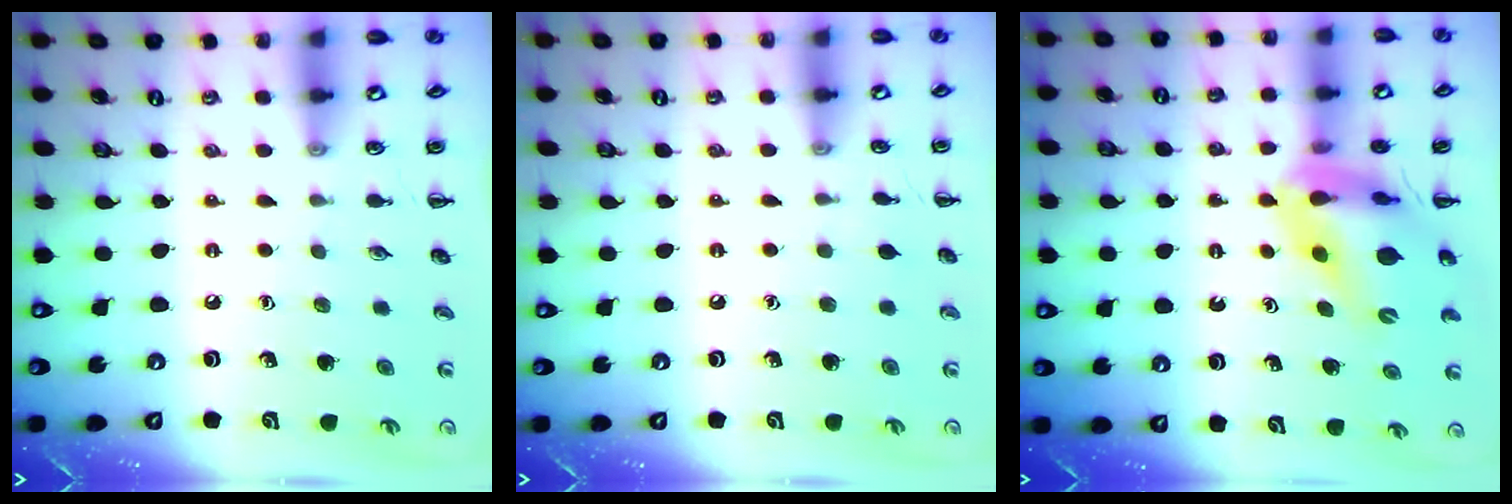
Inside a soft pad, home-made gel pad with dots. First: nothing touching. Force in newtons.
{"total": 3.4, "press": 3.1, "slide": 1.2}
{"total": 12.2, "press": 11.7, "slide": 3.4}